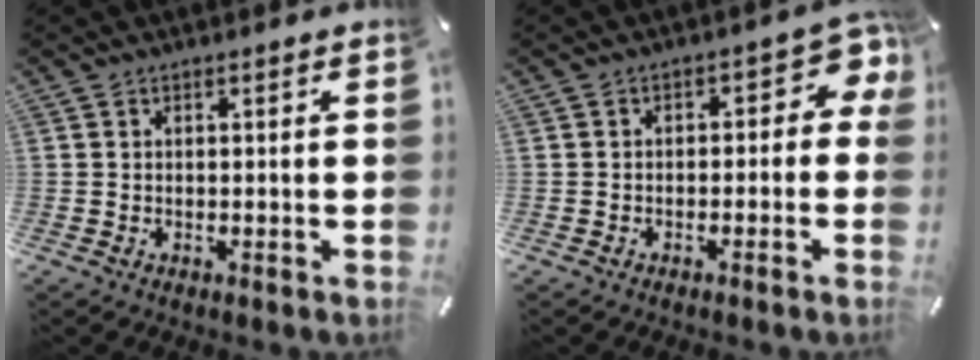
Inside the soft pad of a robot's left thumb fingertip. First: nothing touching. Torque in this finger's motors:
{"motor_torque": [0.33, -0.08, 0.36, 0.21, -0.04]}